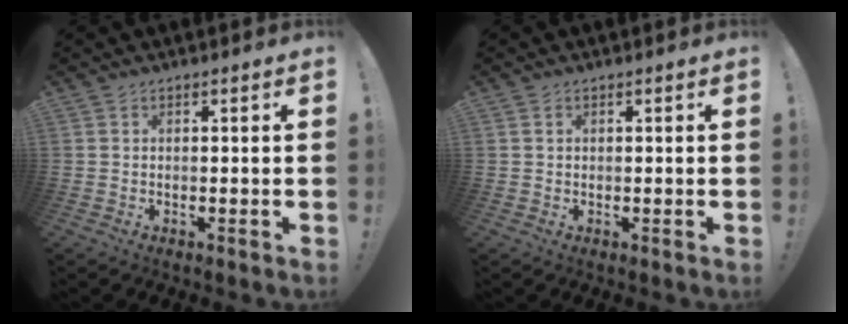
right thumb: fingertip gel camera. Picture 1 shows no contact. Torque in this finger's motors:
{"motor_torque": [-0.20, -0.04, 0.04, 0.09, 0.02]}